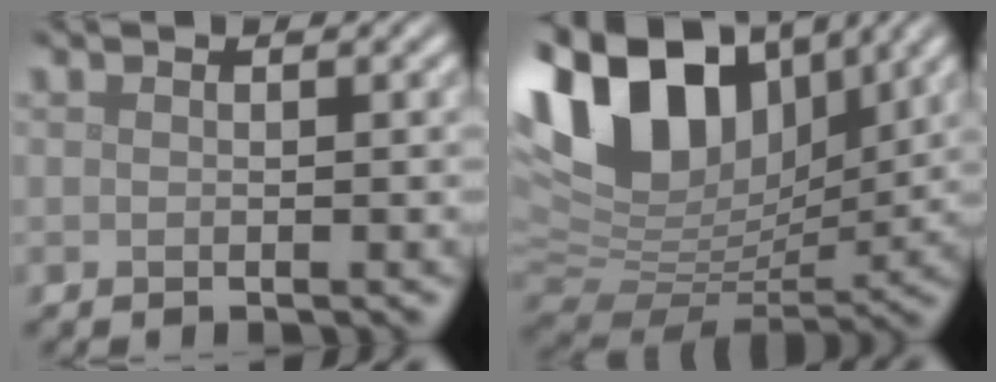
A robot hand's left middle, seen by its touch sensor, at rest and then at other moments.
{"total": 14.9, "force": [6.4, 9.3, 9.8], "torque": [-0.201, 0.029, 0.114]}